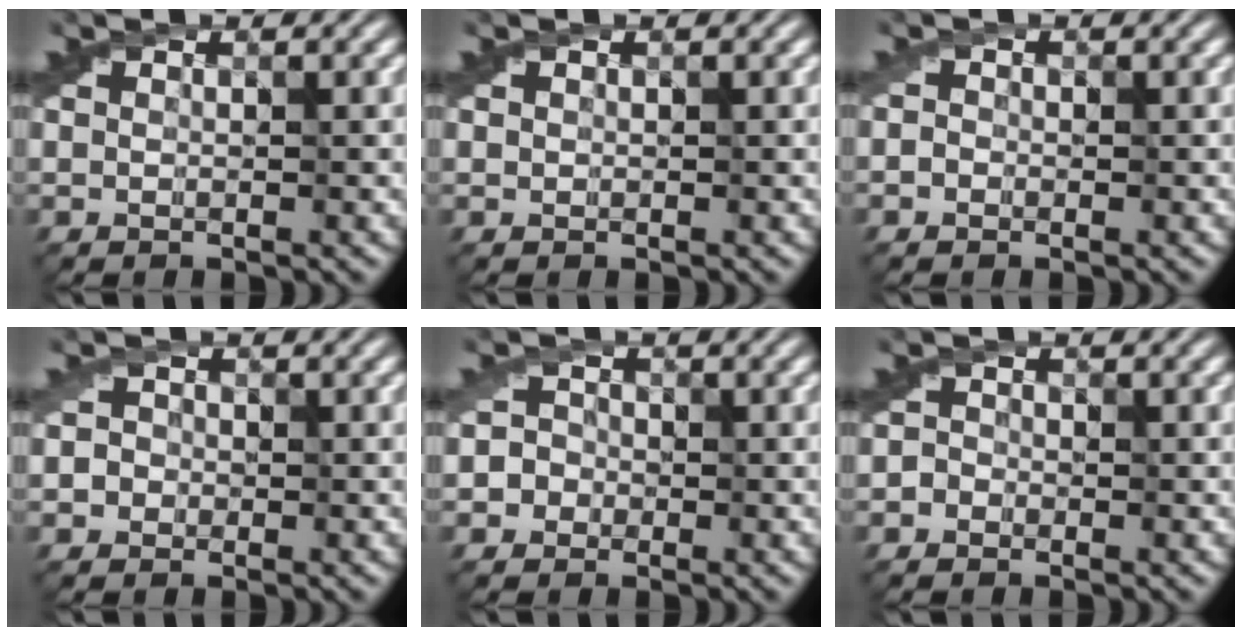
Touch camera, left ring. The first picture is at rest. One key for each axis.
{"total": 0.0}
{"total": 1.1, "fx": -0.3, "fy": 1.0, "fz": 0.3, "tx": 0.004, "ty": -0.005, "tz": -0.020}
{"total": 2.9, "fx": 0.3, "fy": 2.6, "fz": 1.3, "tx": -0.009, "ty": 0.016, "tz": -0.012}
{"total": 3.5, "fx": -0.4, "fy": 3.3, "fz": 1.1, "tx": 0.009, "ty": 0.019, "tz": -0.042}
{"total": 1.8, "fx": -0.4, "fy": 1.7, "fz": 0.5, "tx": 0.010, "ty": 0.005, "tz": -0.026}